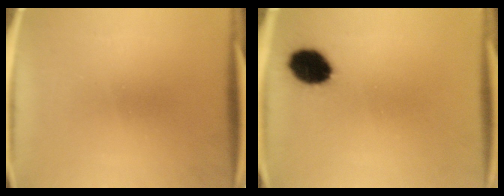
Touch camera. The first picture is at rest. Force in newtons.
{"total": 8.6}